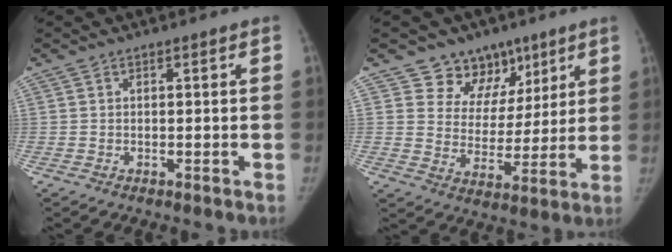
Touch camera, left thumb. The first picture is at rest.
{"total": 11.0, "force": [7.1, 8.2, 2.1], "torque": [0.023, -0.037, 0.120]}